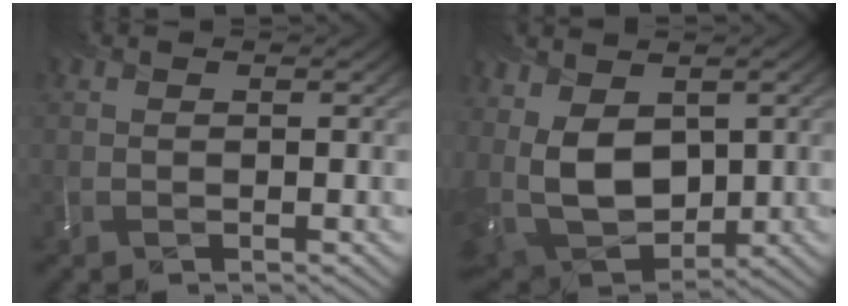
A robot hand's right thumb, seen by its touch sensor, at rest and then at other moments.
{"total": 11.0, "force": [2.4, 7.5, 7.7], "torque": [-0.196, -0.002, 0.051]}